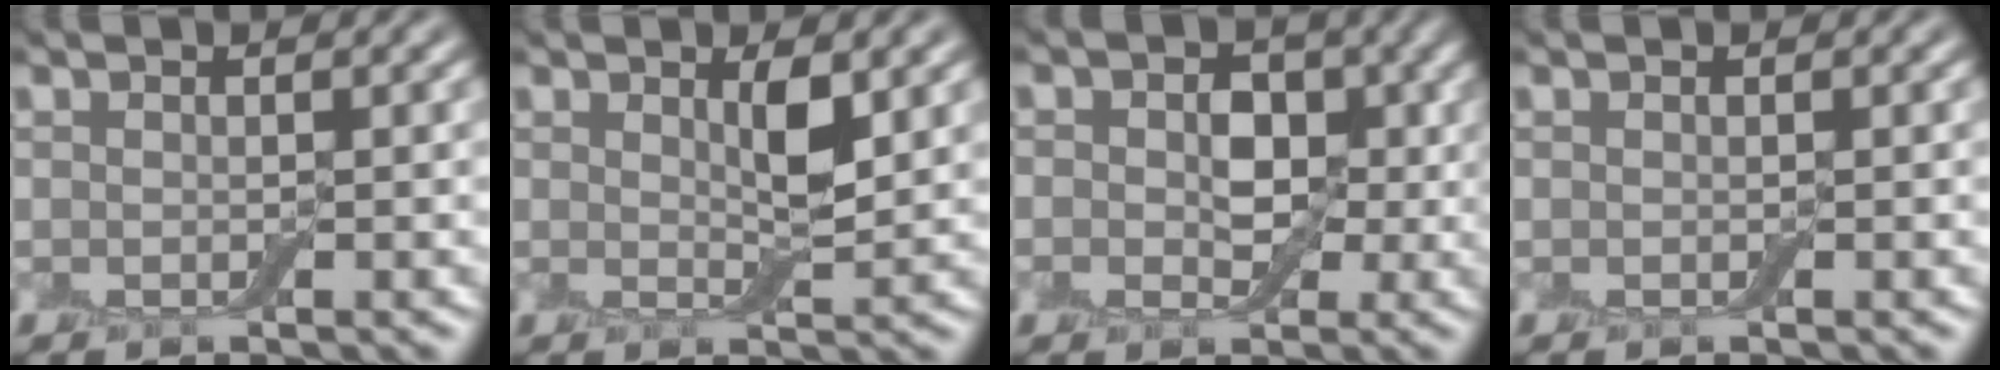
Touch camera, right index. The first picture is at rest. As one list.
[{"total": 1.5, "force": [1.0, 0.1, 1.2], "torque": [-0.023, -0.003, 0.017]}, {"total": 4.0, "force": [0.1, 3.1, 2.5], "torque": [-0.025, -0.001, -0.012]}, {"total": 0.0}]